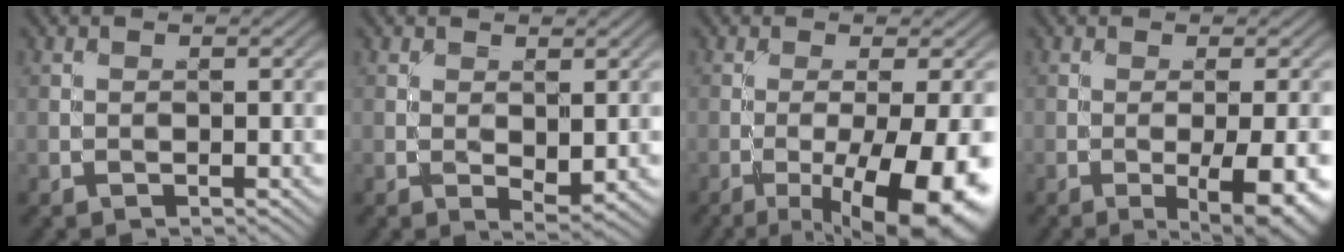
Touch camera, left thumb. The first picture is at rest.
{"total": 2.3, "force": [0.1, 1.2, 1.9], "torque": [-0.031, -0.008, 0.005]}
{"total": 13.1, "force": [-5.6, 3.3, 11.4], "torque": [-0.170, -0.014, -0.077]}
{"total": 7.0, "force": [-2.4, 1.8, 6.3], "torque": [-0.092, -0.005, -0.022]}